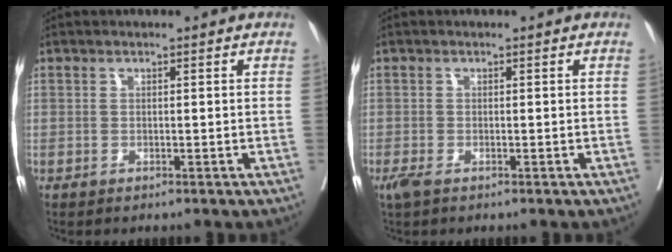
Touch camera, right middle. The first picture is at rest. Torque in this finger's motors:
{"motor_torque": [0.46, -0.40, 0.09, 0.00]}